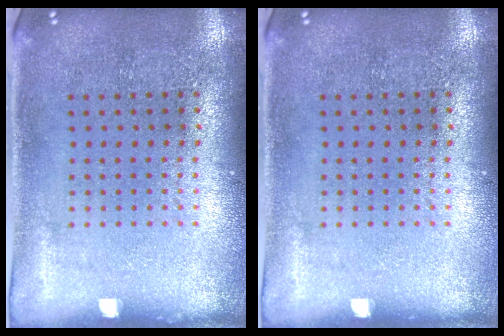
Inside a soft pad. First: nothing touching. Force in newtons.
{"total": 0.0}